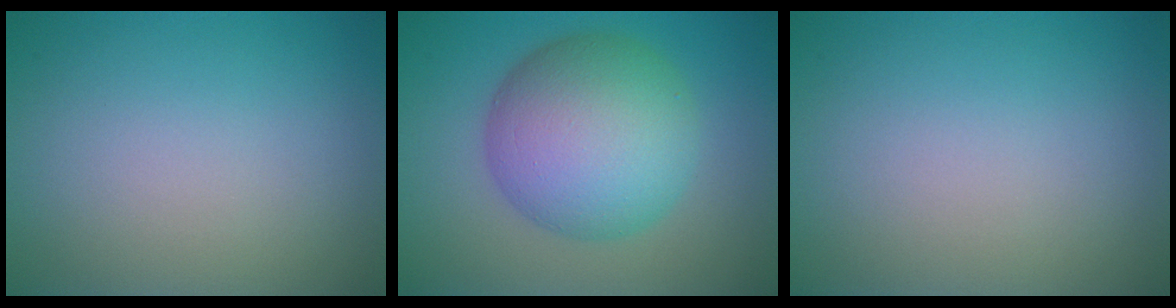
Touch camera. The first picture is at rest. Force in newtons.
{"total": 10.1, "press": 10.1, "slide": 0.3}
{"total": 0.0}